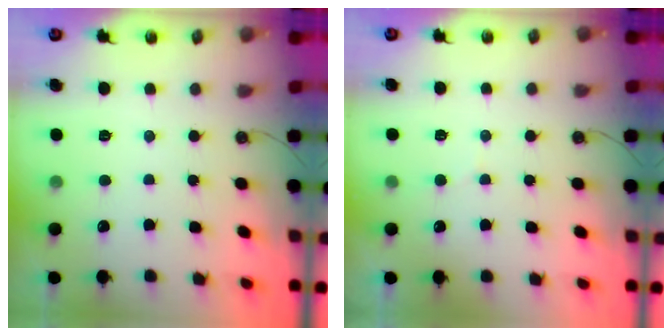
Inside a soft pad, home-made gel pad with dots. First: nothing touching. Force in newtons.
{"total": 3.8, "press": 3.8, "slide": 0.4}